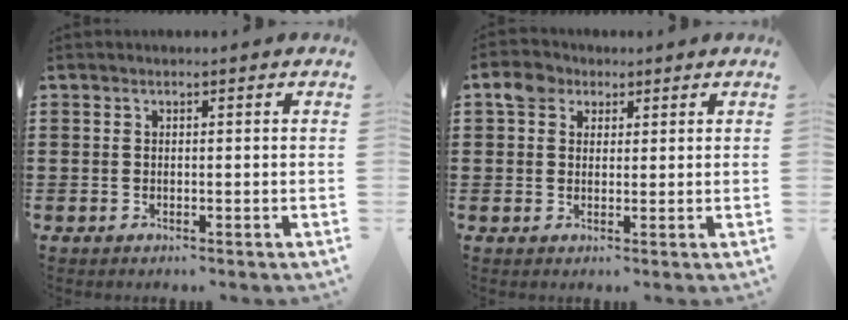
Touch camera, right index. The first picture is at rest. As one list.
[{"total": 4.1, "force": [2.0, 3.2, 1.5], "torque": [-0.045, 0.014, 0.037]}]